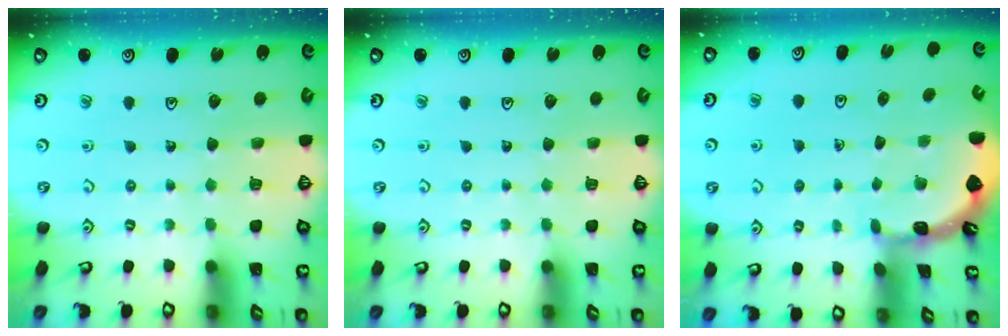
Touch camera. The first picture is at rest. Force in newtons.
{"total": 0.0}
{"total": 1.7, "press": 1.7, "slide": 0.1}